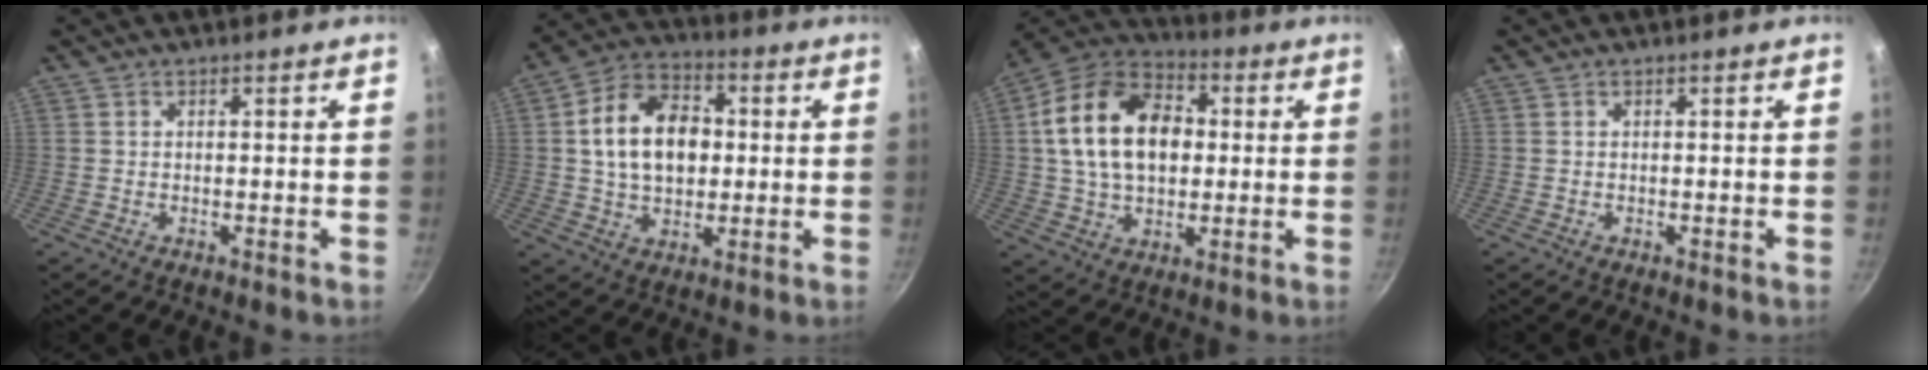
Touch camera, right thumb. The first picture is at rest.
{"total": 15.0, "force": [1.4, 10.4, 10.7], "torque": [-0.150, 0.019, 0.015]}
{"total": 19.7, "force": [2.5, 13.4, 14.2], "torque": [-0.220, 0.024, 0.032]}
{"total": 0.0}